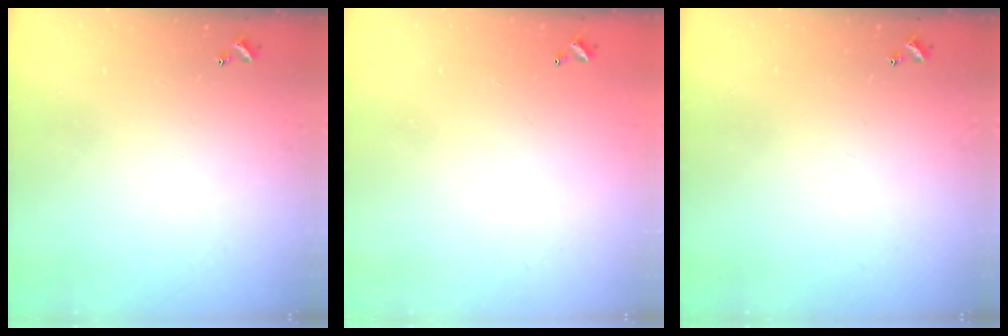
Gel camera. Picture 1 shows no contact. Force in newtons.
{"total": 2.8, "press": 2.8, "slide": 0.1}
{"total": 0.0}